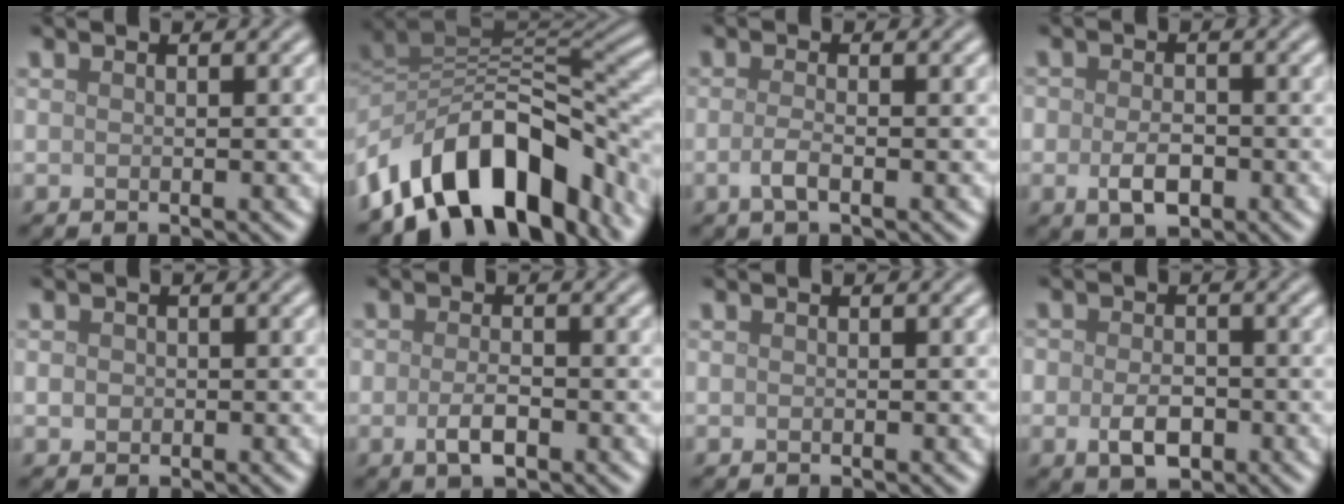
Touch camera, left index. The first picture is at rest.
{"total": 12.9, "force": [-6.5, 7.1, 8.5], "torque": [-0.135, 0.017, -0.121]}
{"total": 1.8, "force": [-0.6, 0.6, 1.5], "torque": [-0.032, -0.001, -0.018]}
{"total": 3.1, "force": [-1.1, 2.0, 2.2], "torque": [-0.043, -0.005, -0.022]}
{"total": 0.9, "force": [-0.1, 0.9, 0.3], "torque": [-0.003, -0.002, -0.004]}
{"total": 2.4, "force": [-1.0, 1.0, 1.9], "torque": [-0.039, -0.003, -0.020]}
{"total": 0.0}
{"total": 3.5, "force": [-1.1, 2.3, 2.3], "torque": [-0.047, -0.007, -0.024]}